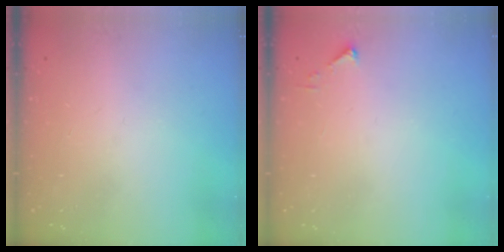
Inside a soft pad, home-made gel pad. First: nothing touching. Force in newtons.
{"total": 2.7, "press": 2.7, "slide": 0.3}